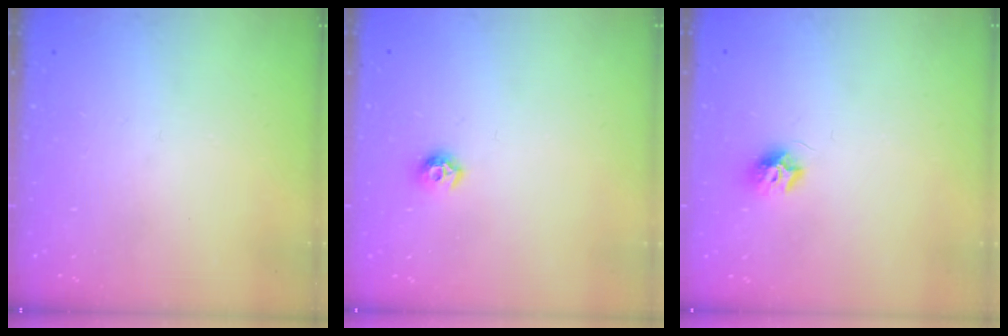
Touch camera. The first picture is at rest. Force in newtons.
{"total": 6.8, "press": 6.7, "slide": 1.0}
{"total": 7.6, "press": 7.6, "slide": 0.2}